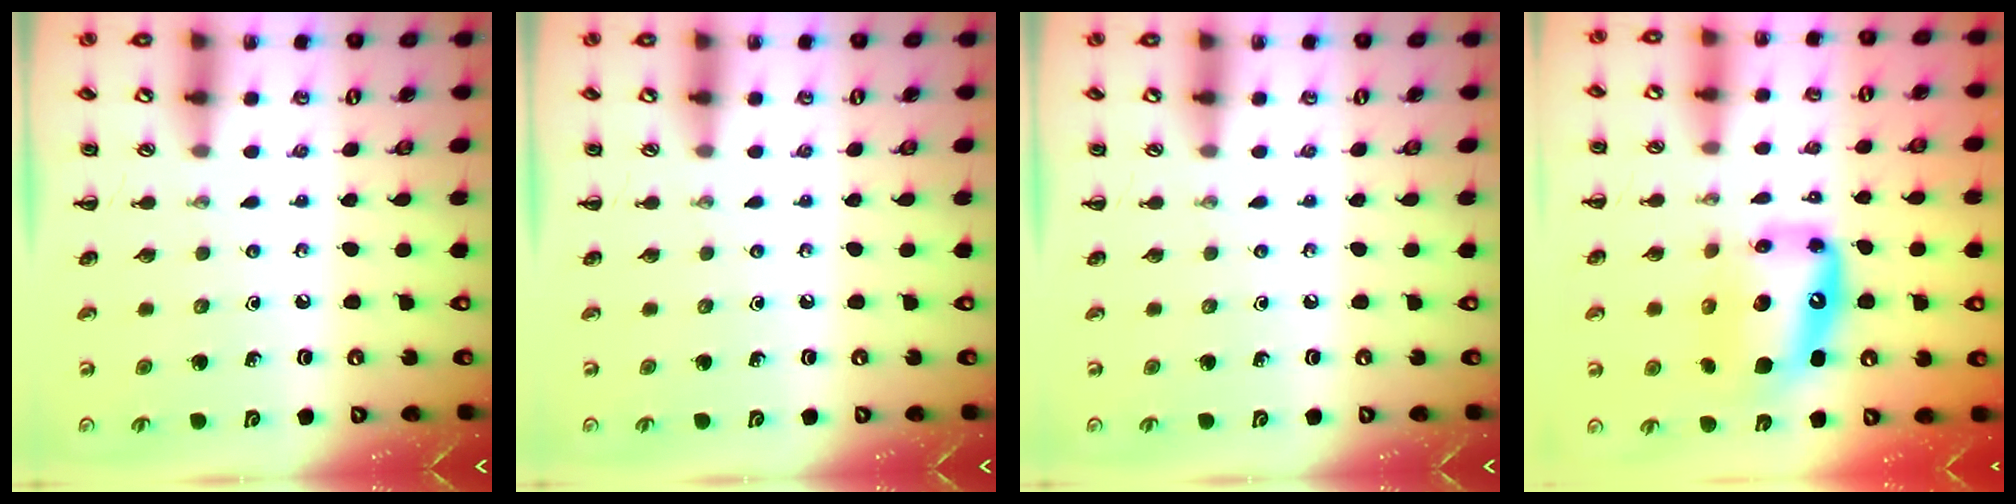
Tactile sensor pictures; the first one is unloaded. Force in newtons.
{"total": 0.0}
{"total": 0.0}
{"total": 14.1, "press": 13.6, "slide": 3.7}